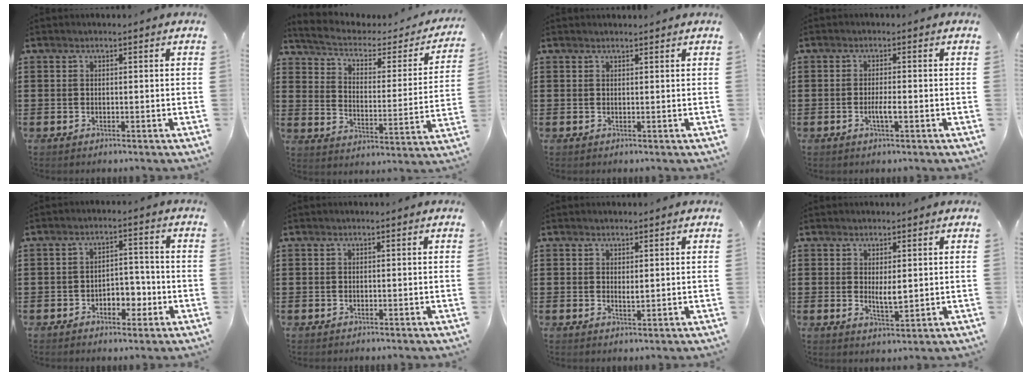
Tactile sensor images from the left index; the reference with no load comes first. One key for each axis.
{"total": 3.5, "fx": 2.3, "fy": 1.5, "fz": 2.2, "tx": -0.056, "ty": -0.019, "tz": 0.032}
{"total": 0.8, "fx": 0.7, "fy": 0.0, "fz": 0.1, "tx": -0.004, "ty": -0.001, "tz": 0.015}
{"total": 2.4, "fx": -0.8, "fy": 0.3, "fz": 2.2, "tx": -0.046, "ty": -0.004, "tz": -0.016}
{"total": 4.3, "fx": -2.2, "fy": 2.7, "fz": 2.5, "tx": -0.040, "ty": 0.007, "tz": -0.047}
{"total": 0.0}
{"total": 1.3, "fx": 0.6, "fy": 0.5, "fz": 1.0, "tx": -0.021, "ty": 0.002, "tz": 0.011}
{"total": 3.4, "fx": 0.9, "fy": 1.2, "fz": 3.0, "tx": -0.053, "ty": -0.002, "tz": 0.013}